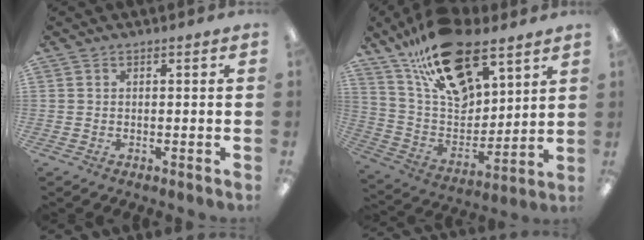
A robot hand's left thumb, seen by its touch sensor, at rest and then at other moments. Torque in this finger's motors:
{"motor_torque": [1.15, 1.12, 1.33, -1.44, 0.45]}